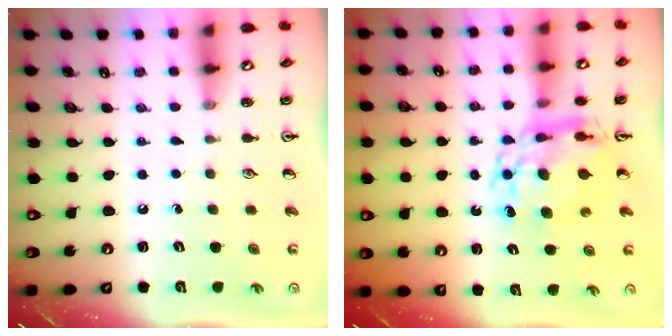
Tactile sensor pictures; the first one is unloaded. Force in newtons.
{"total": 10.9, "press": 10.9, "slide": 1.1}